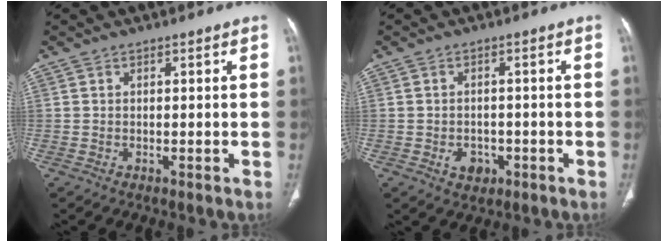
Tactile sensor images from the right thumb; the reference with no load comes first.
{"total": 3.6, "force": [-1.4, 2.8, 1.9], "torque": [-0.019, 0.007, -0.014]}